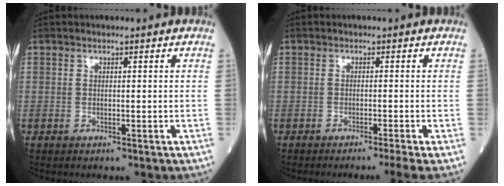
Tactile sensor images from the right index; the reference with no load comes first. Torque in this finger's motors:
{"motor_torque": [-0.14, -0.27, 0.09, 0.00]}